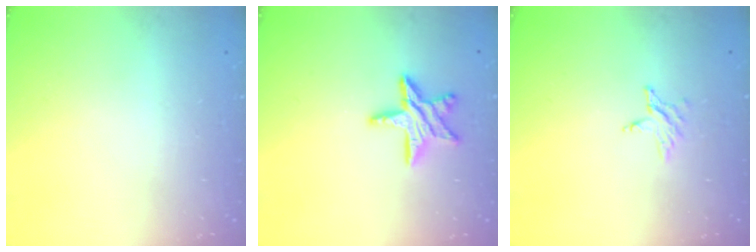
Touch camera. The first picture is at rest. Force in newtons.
{"total": 11.5, "press": 11.5, "slide": 1.0}
{"total": 2.8, "press": 2.7, "slide": 0.4}